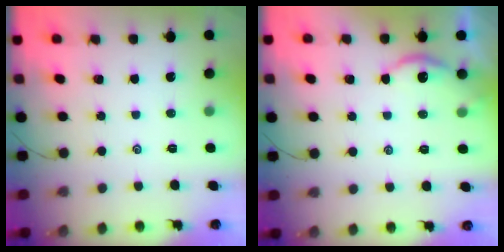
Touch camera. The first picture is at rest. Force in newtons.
{"total": 3.3, "press": 3.2, "slide": 0.4}